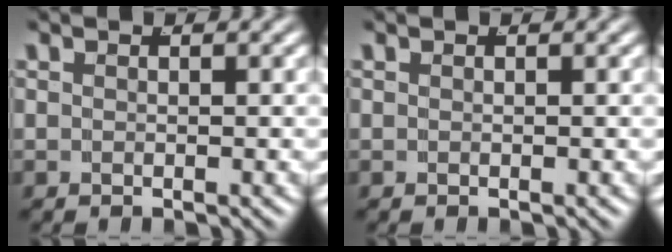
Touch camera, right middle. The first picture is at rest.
{"total": 0.0}